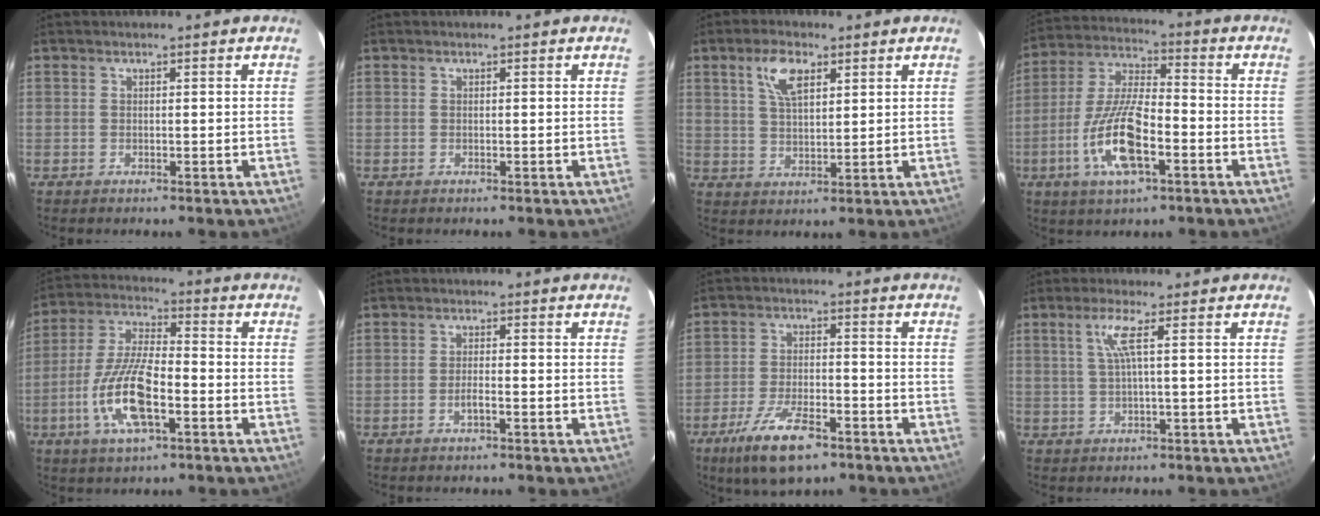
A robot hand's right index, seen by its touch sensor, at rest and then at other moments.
{"total": 0.0}
{"total": 6.6, "force": [3.3, 2.9, 4.9], "torque": [-0.092, 0.012, 0.064]}
{"total": 14.2, "force": [-5.5, 4.5, 12.3], "torque": [-0.263, -0.009, -0.106]}
{"total": 13.7, "force": [-5.0, 4.5, 12.0], "torque": [-0.257, -0.007, -0.096]}
{"total": 2.0, "force": [-1.2, 0.2, 1.6], "torque": [-0.033, 0.000, -0.023]}
{"total": 11.8, "force": [-7.5, 4.0, 8.1], "torque": [-0.178, -0.021, -0.133]}
{"total": 3.8, "force": [0.9, -0.7, 3.6], "torque": [-0.064, 0.005, 0.022]}